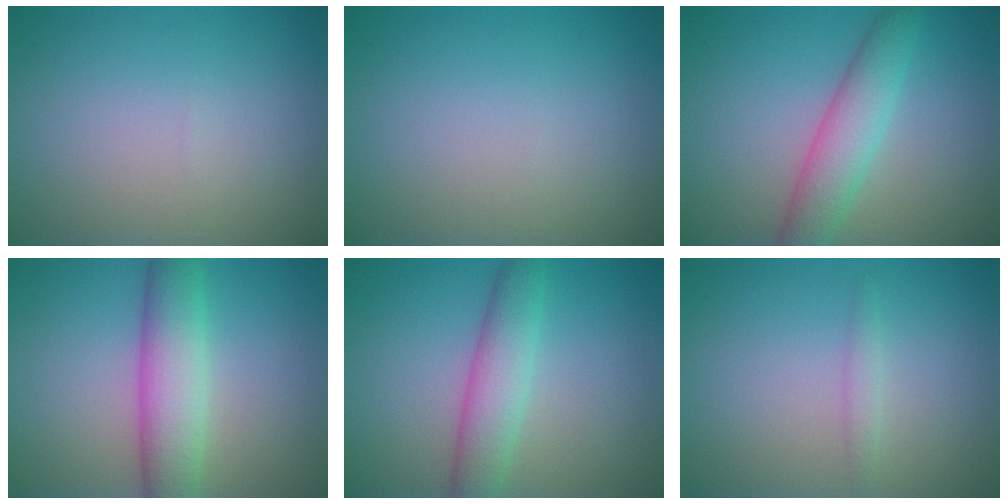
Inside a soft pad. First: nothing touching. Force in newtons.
{"total": 0.0}
{"total": 4.4, "press": 4.4, "slide": 0.2}
{"total": 5.5, "press": 5.5, "slide": 0.2}
{"total": 4.1, "press": 4.1, "slide": 0.1}
{"total": 0.9, "press": 0.9, "slide": 0.1}